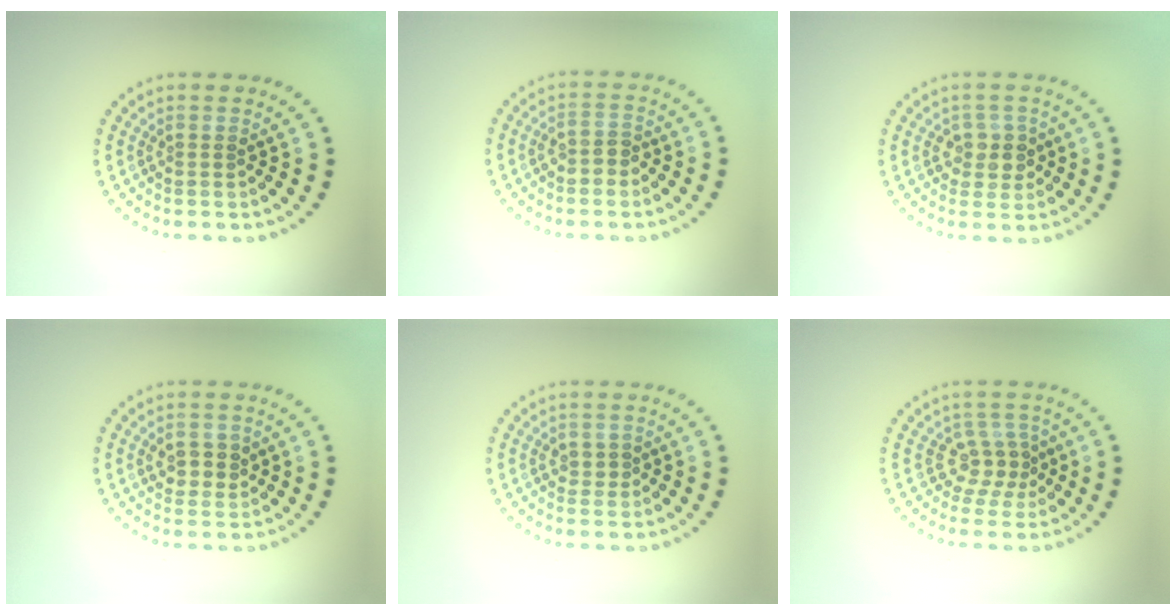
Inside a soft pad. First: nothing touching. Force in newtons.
{"total": 1.6, "press": 1.5, "slide": 0.5}
{"total": 2.2, "press": 2.1, "slide": 0.6}
{"total": 2.3, "press": 2.2, "slide": 0.6}
{"total": 0.6, "press": 0.6, "slide": 0.2}
{"total": 2.5, "press": 1.7, "slide": 1.8}